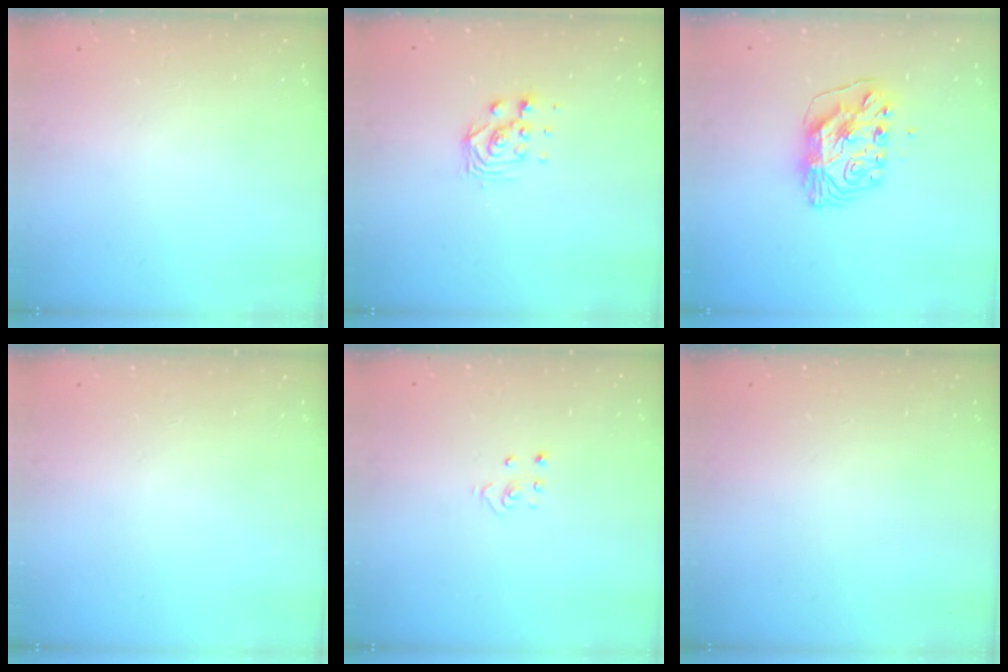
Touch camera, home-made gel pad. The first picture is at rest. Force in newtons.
{"total": 5.1, "press": 5.0, "slide": 0.4}
{"total": 9.6, "press": 9.6, "slide": 0.9}
{"total": 0.0}
{"total": 2.8, "press": 2.8, "slide": 0.3}
{"total": 0.0}